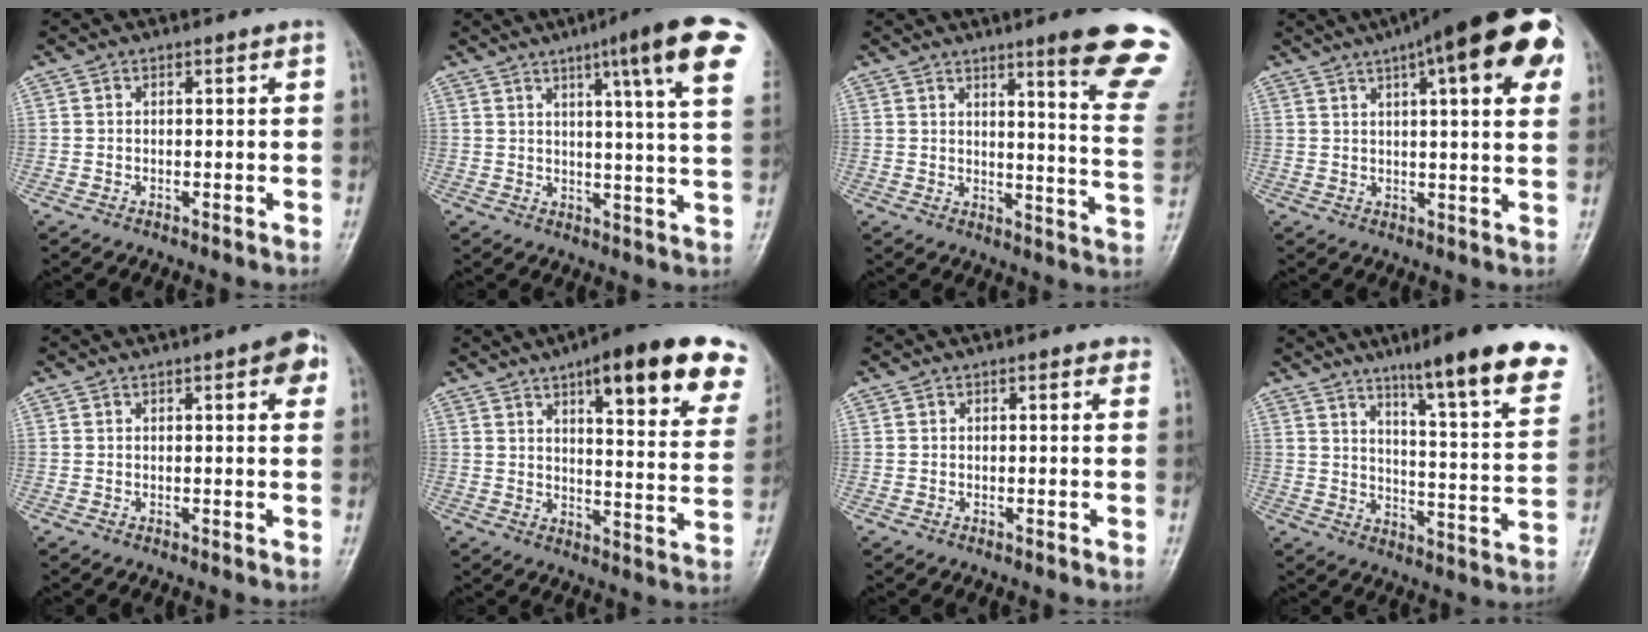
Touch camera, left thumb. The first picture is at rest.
{"total": 16.2, "force": [8.1, 1.1, 14.0], "torque": [-0.179, -0.029, 0.093]}
{"total": 17.2, "force": [11.5, 0.9, 12.8], "torque": [-0.131, -0.076, 0.136]}
{"total": 21.4, "force": [9.7, 5.7, 18.2], "torque": [-0.245, 0.011, 0.128]}
{"total": 4.6, "force": [2.0, 1.3, 3.9], "torque": [-0.038, -0.001, 0.017]}
{"total": 23.3, "force": [13.7, 6.1, 17.9], "torque": [-0.202, -0.038, 0.169]}
{"total": 1.4, "force": [1.0, 0.6, 0.9], "torque": [-0.004, -0.001, 0.007]}
{"total": 21.7, "force": [14.3, 2.8, 16.1], "torque": [-0.197, -0.060, 0.199]}